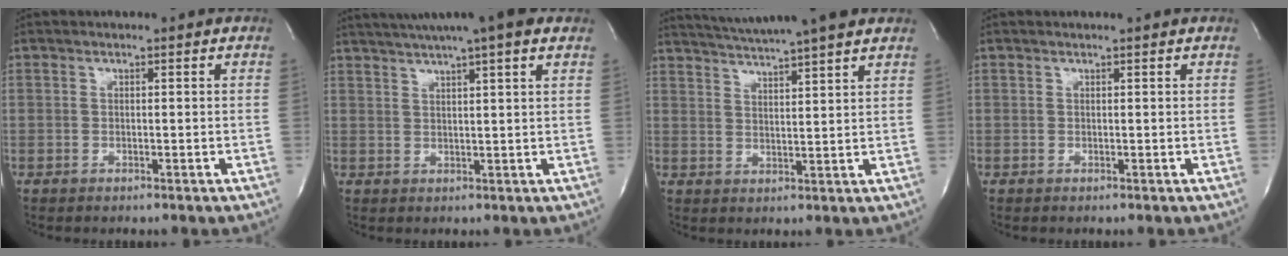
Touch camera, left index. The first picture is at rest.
{"total": 11.7, "force": [9.0, 0.4, 7.5], "torque": [-0.128, 0.031, 0.115]}
{"total": 12.9, "force": [11.3, -0.3, 6.3], "torque": [-0.115, 0.015, 0.160]}
{"total": 0.0}